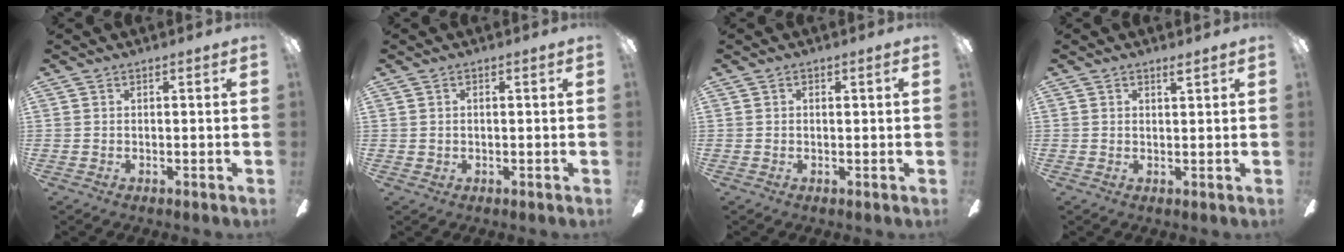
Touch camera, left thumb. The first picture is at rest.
{"total": 0.6, "force": [0.1, 0.6, 0.2], "torque": [-0.004, 0.005, 0.001]}
{"total": 1.0, "force": [0.2, 0.3, 0.9], "torque": [-0.017, 0.004, 0.002]}
{"total": 1.5, "force": [1.3, 0.3, 0.6], "torque": [-0.005, -0.005, 0.023]}